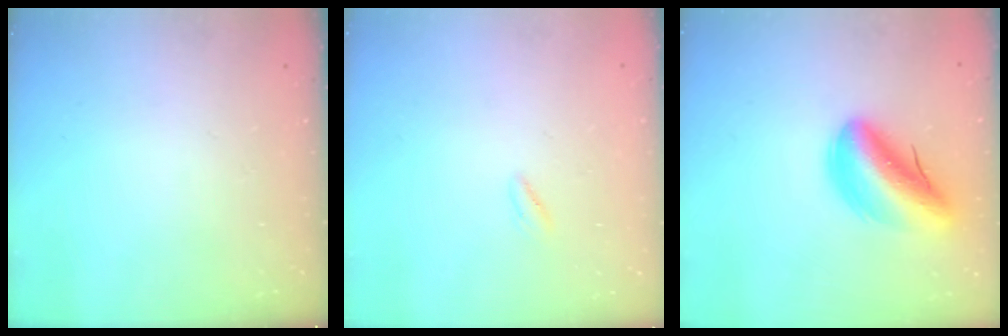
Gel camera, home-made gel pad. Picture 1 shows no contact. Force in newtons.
{"total": 1.1, "press": 0.8, "slide": 0.6}
{"total": 14.0, "press": 13.3, "slide": 4.1}